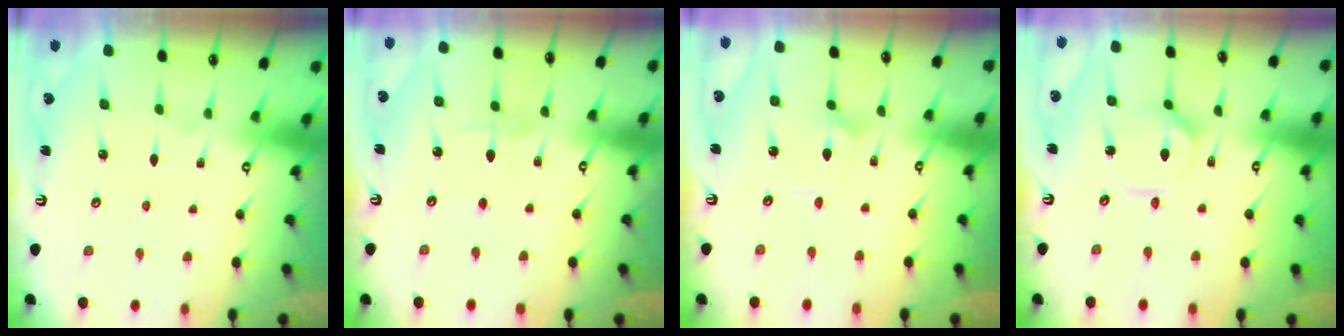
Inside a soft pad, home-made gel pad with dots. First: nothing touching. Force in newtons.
{"total": 3.3, "press": 3.3, "slide": 0.2}
{"total": 1.8, "press": 1.8, "slide": 0.1}
{"total": 3.8, "press": 3.8, "slide": 0.5}